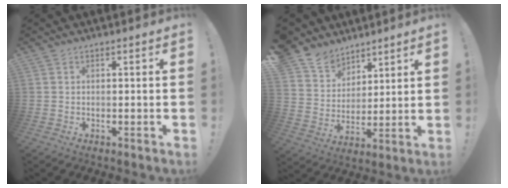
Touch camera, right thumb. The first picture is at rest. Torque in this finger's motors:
{"motor_torque": [0.61, 3.09, 0.25, 0.27, 0.06]}